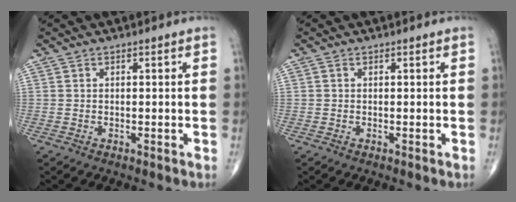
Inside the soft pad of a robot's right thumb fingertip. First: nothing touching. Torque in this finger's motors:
{"motor_torque": [-0.27, -0.03, -0.19, 0.00, 0.01]}